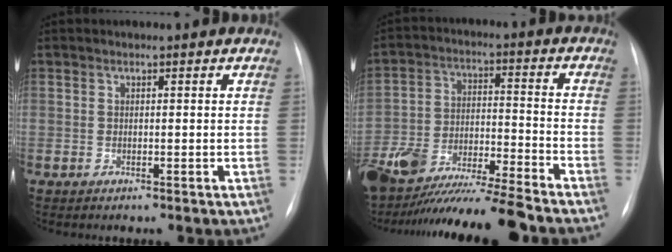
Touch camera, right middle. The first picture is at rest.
{"total": 20.3, "force": [-17.8, 0.5, 9.8], "torque": [-0.193, -0.030, -0.305]}